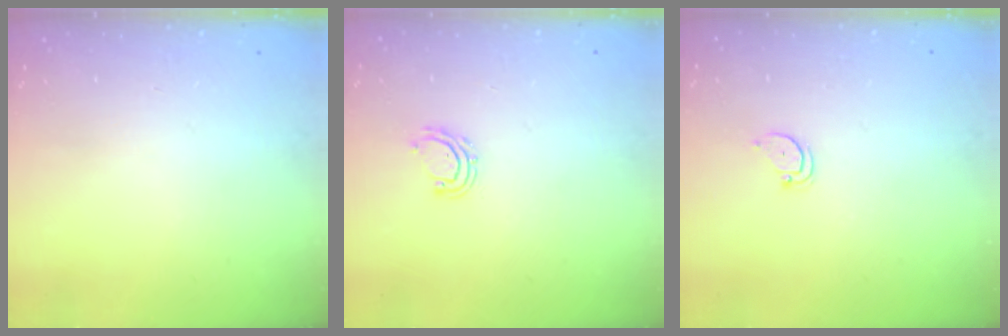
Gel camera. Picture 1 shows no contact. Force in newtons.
{"total": 6.1, "press": 5.9, "slide": 1.4}
{"total": 2.3, "press": 2.3, "slide": 0.2}